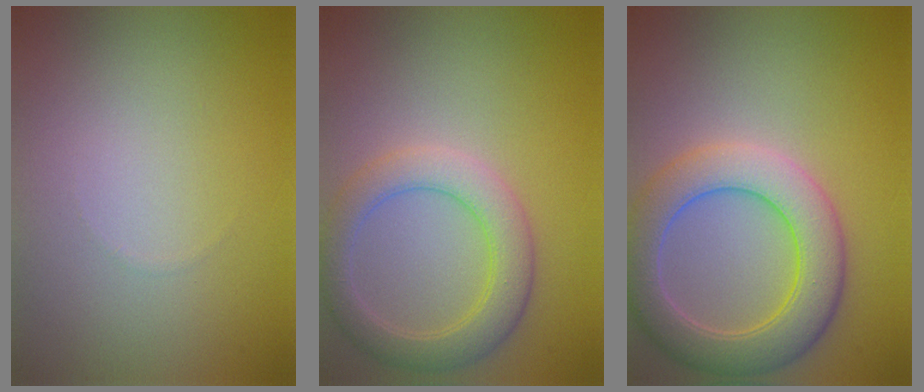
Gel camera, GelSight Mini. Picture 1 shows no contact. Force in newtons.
{"total": 4.5, "press": 4.5, "slide": 0.3}
{"total": 6.9, "press": 6.8, "slide": 0.4}